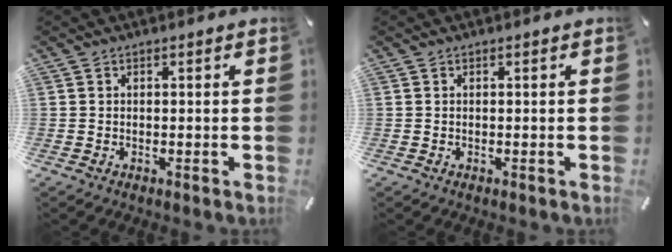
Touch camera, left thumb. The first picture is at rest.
{"total": 0.0}